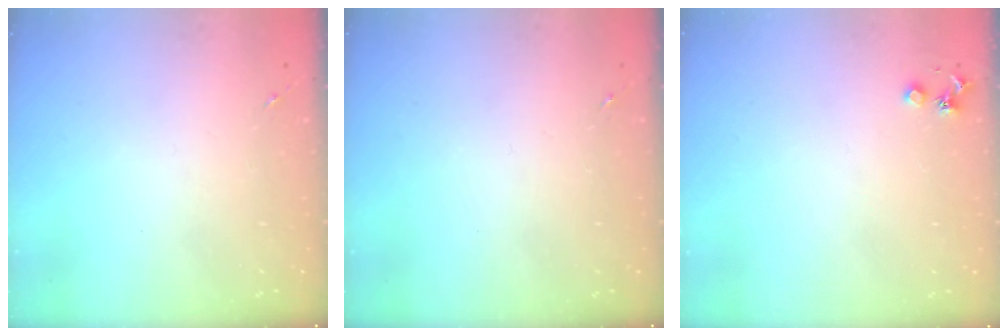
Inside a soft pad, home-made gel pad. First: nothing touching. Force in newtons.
{"total": 0.0}
{"total": 3.6, "press": 3.5, "slide": 0.5}